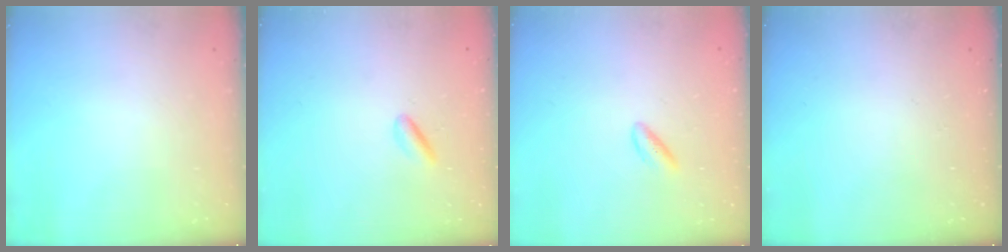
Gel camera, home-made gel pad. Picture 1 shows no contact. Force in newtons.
{"total": 2.5, "press": 2.4, "slide": 0.8}
{"total": 2.8, "press": 2.5, "slide": 1.2}
{"total": 0.0}